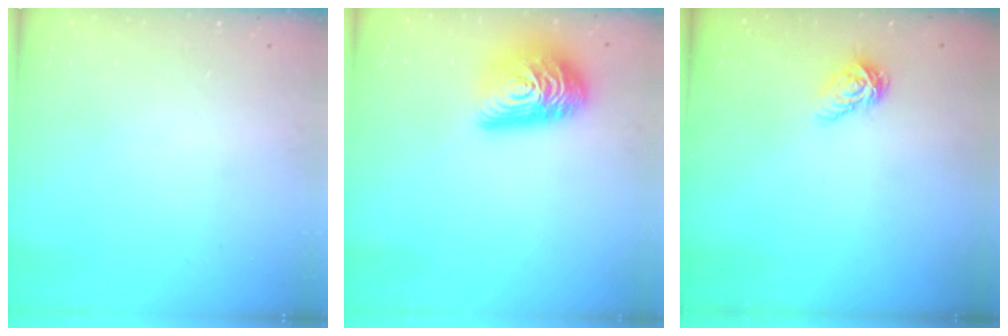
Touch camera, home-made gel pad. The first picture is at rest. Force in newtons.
{"total": 15.7, "press": 15.7, "slide": 0.9}
{"total": 6.1, "press": 6.1, "slide": 0.7}